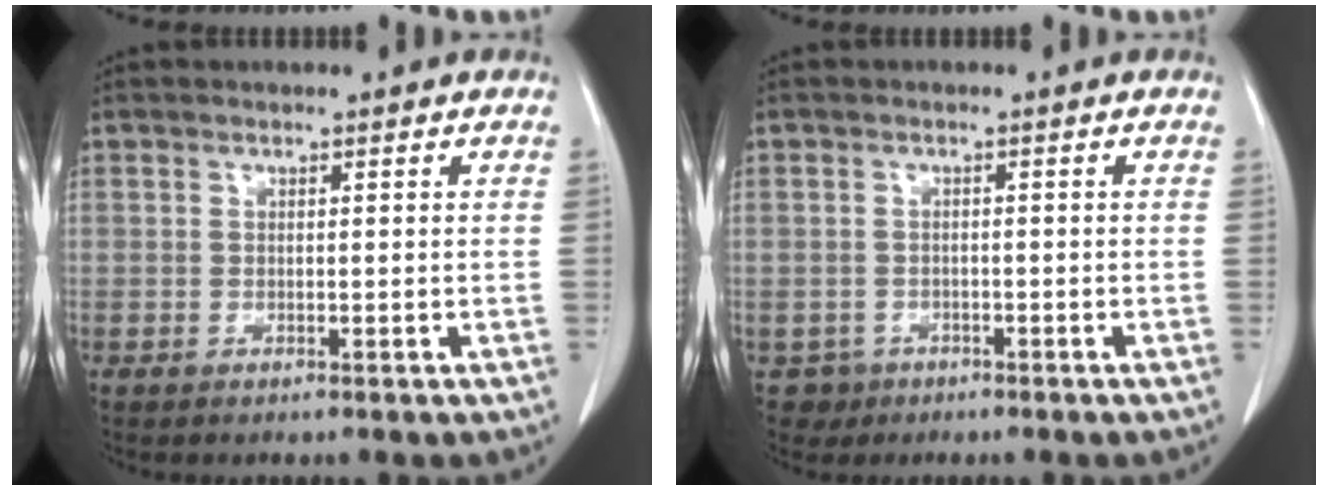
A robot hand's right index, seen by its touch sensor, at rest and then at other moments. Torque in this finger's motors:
{"motor_torque": [-1.13, 0.54, -0.50, -0.17]}